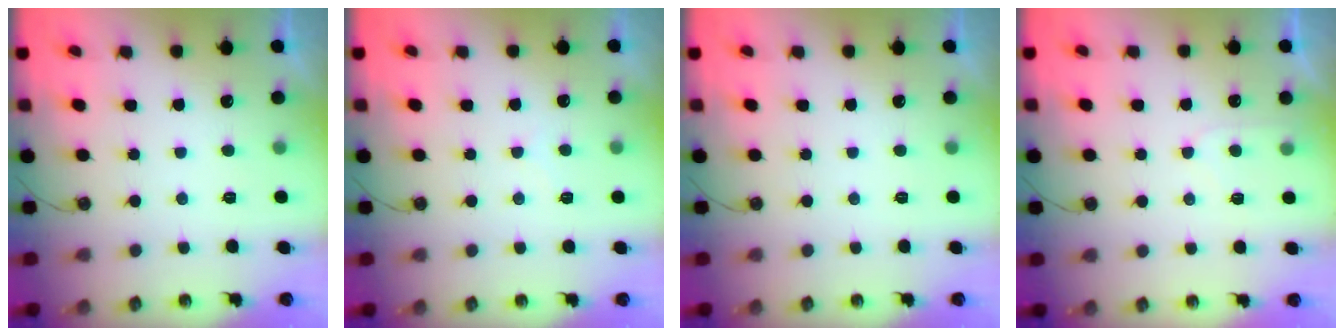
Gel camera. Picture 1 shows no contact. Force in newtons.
{"total": 5.5, "press": 5.4, "slide": 0.7}
{"total": 0.0}
{"total": 4.7, "press": 4.6, "slide": 0.5}